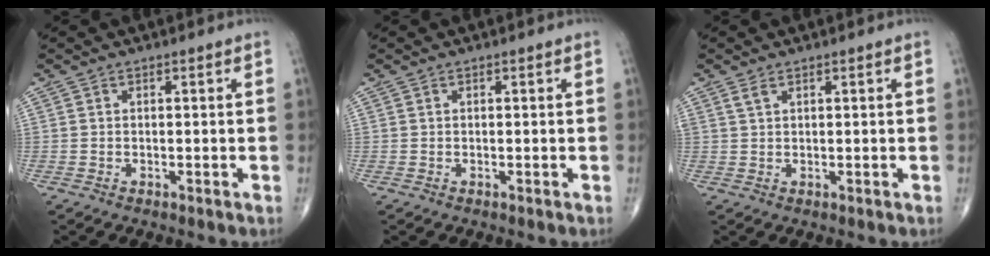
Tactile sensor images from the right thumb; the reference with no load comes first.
{"total": 0.0}
{"total": 1.3, "force": [0.9, 0.5, 0.8], "torque": [-0.017, 0.004, 0.020]}